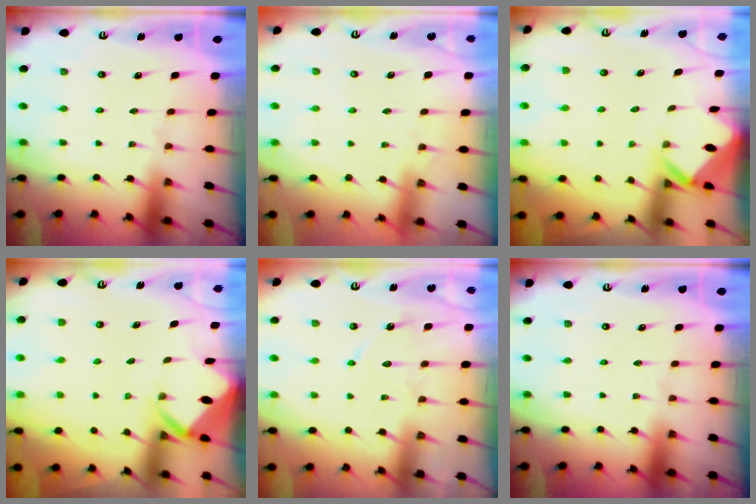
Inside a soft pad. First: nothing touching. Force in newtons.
{"total": 2.1, "press": 2.1, "slide": 0.4}
{"total": 2.9, "press": 2.9, "slide": 0.2}
{"total": 3.3, "press": 3.3, "slide": 0.1}
{"total": 8.2, "press": 8.1, "slide": 0.7}
{"total": 0.0}